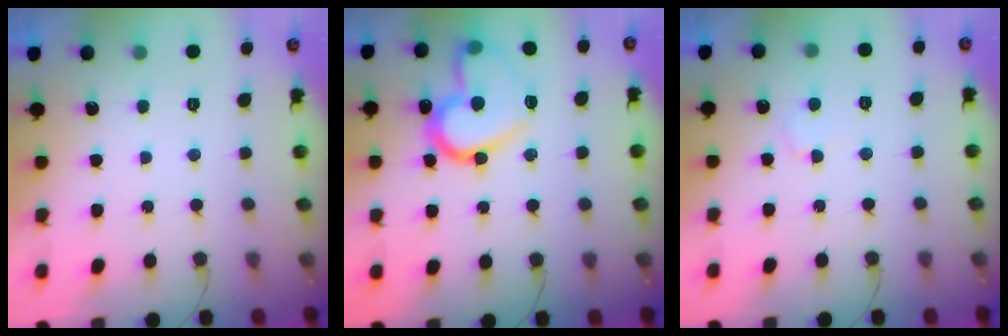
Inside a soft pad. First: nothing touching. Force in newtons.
{"total": 17.9, "press": 17.8, "slide": 2.4}
{"total": 3.1, "press": 3.1, "slide": 0.3}